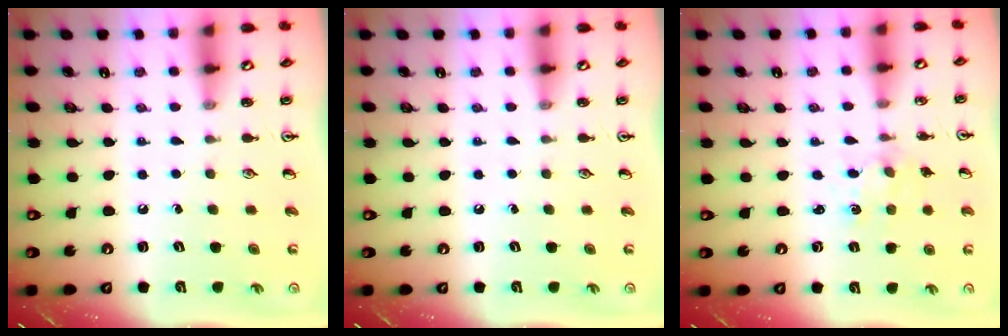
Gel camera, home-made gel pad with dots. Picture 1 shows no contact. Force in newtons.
{"total": 0.0}
{"total": 3.0, "press": 3.0, "slide": 0.3}